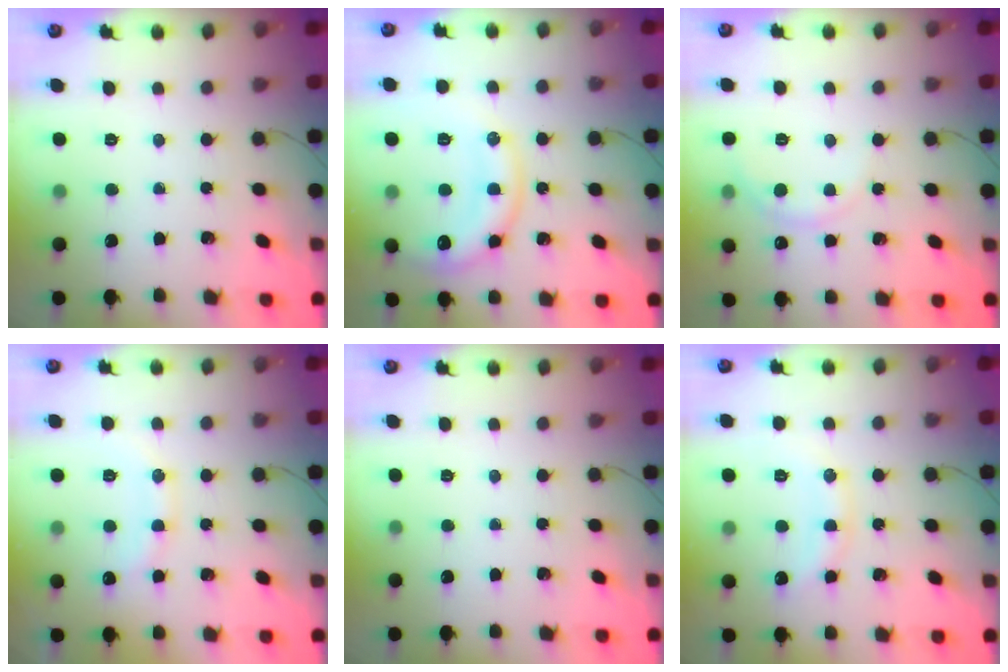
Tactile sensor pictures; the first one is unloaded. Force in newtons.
{"total": 15.6, "press": 15.6, "slide": 1.5}
{"total": 4.4, "press": 4.3, "slide": 0.9}
{"total": 11.1, "press": 11.1, "slide": 1.0}
{"total": 0.0}
{"total": 10.4, "press": 10.4, "slide": 0.5}